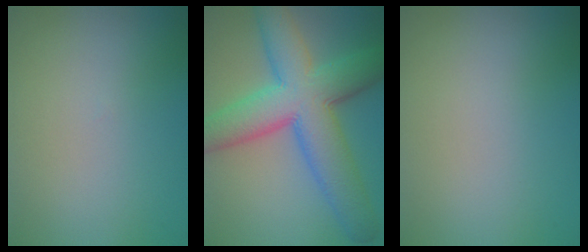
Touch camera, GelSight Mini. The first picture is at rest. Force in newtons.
{"total": 10.2, "press": 10.2, "slide": 0.3}
{"total": 0.0}